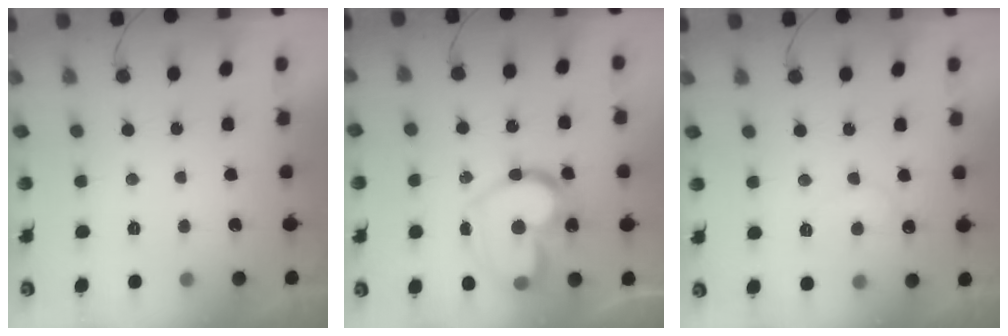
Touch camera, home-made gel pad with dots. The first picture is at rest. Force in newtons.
{"total": 19.1, "press": 19.0, "slide": 1.3}
{"total": 6.7, "press": 6.7, "slide": 0.5}